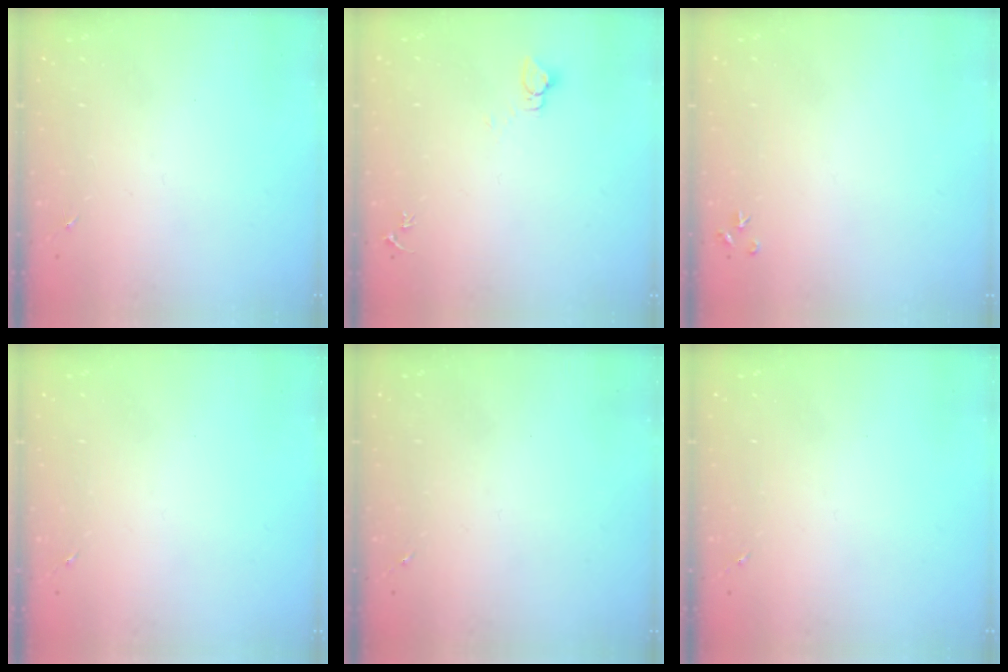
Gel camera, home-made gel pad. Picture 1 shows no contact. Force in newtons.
{"total": 2.7, "press": 2.7, "slide": 0.2}
{"total": 3.6, "press": 3.5, "slide": 0.5}
{"total": 0.0}
{"total": 0.0}
{"total": 0.0}